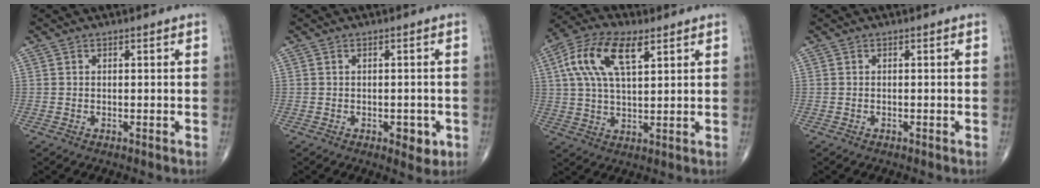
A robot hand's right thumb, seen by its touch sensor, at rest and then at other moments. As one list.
[{"total": 4.0, "force": [-1.4, 2.1, 3.1], "torque": [-0.021, 0.000, -0.013]}, {"total": 13.2, "force": [5.1, 5.9, 10.7], "torque": [-0.212, 0.006, 0.092]}, {"total": 0.0}]